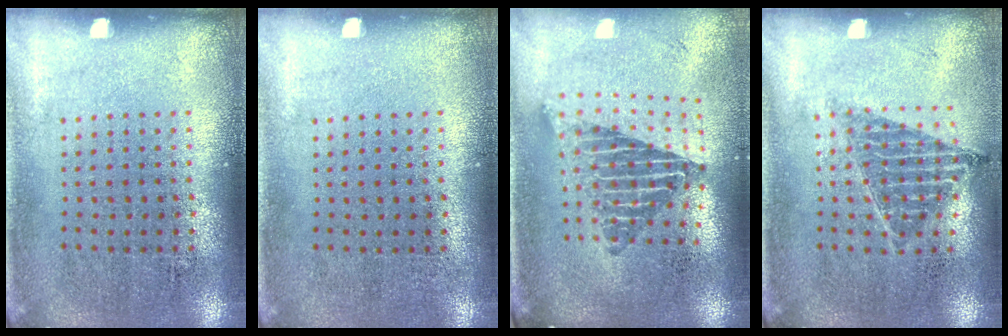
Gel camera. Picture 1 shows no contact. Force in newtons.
{"total": 0.0}
{"total": 2.0, "press": 1.5, "slide": 1.4}
{"total": 0.9, "press": 0.9, "slide": 0.2}